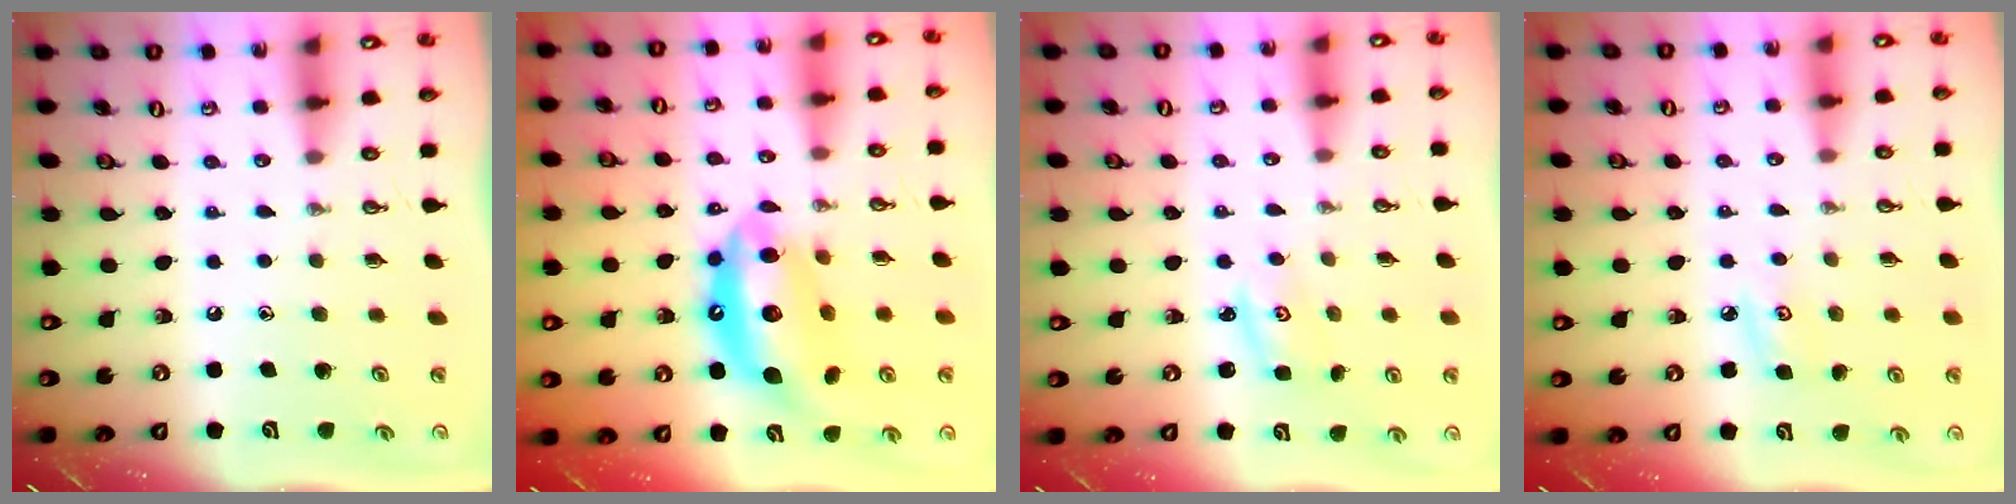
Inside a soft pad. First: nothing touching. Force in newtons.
{"total": 15.9, "press": 15.8, "slide": 1.3}
{"total": 2.3, "press": 2.3, "slide": 0.3}
{"total": 4.4, "press": 4.3, "slide": 0.5}